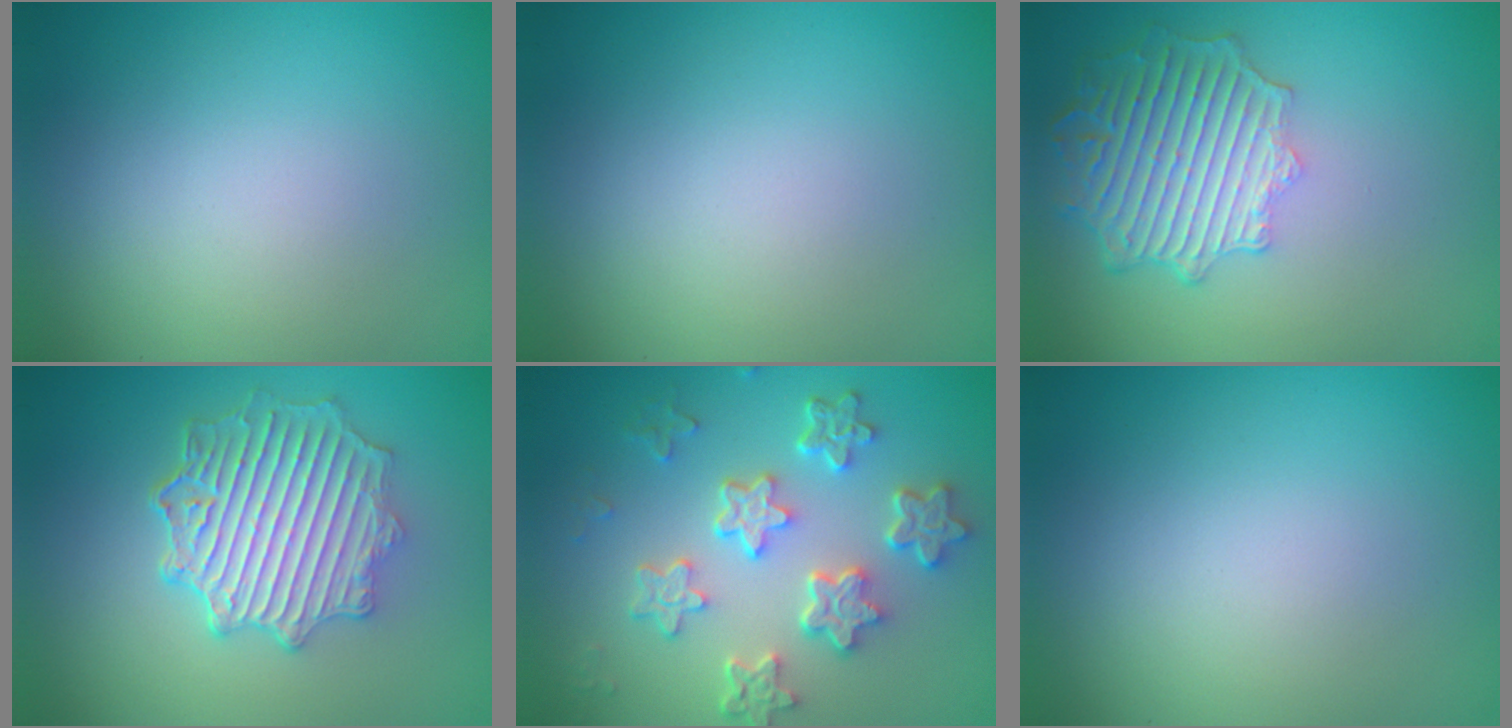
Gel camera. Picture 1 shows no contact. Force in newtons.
{"total": 0.0}
{"total": 6.2, "press": 5.0, "slide": 3.8}
{"total": 6.1, "press": 5.1, "slide": 3.3}
{"total": 5.8, "press": 4.5, "slide": 3.6}
{"total": 0.0}